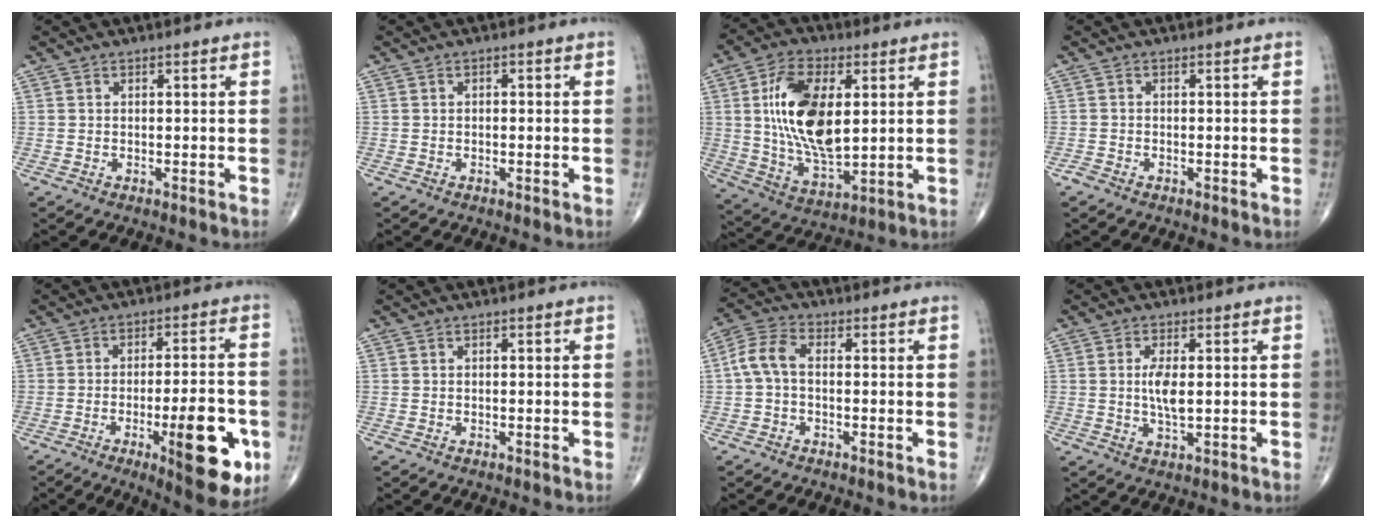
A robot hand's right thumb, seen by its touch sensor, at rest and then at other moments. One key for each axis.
{"total": 0.7, "fx": 0.0, "fy": 0.5, "fz": 0.5, "tx": -0.008, "ty": 0.001, "tz": -0.001}
{"total": 17.8, "fx": 3.1, "fy": 9.0, "fz": 15.0, "tx": -0.271, "ty": -0.016, "tz": 0.061}
{"total": 1.0, "fx": -0.7, "fy": 0.6, "fz": 0.3, "tx": -0.008, "ty": 0.001, "tz": -0.018}
{"total": 16.3, "fx": -5.6, "fy": 4.7, "fz": 14.5, "tx": -0.183, "ty": 0.013, "tz": -0.071}
{"total": 0.0}
{"total": 5.8, "fx": -0.2, "fy": 3.4, "fz": 4.7, "tx": -0.102, "ty": 0.021, "tz": -0.014}
{"total": 4.8, "fx": 0.4, "fy": 1.8, "fz": 4.4, "tx": -0.091, "ty": -0.010, "tz": 0.008}